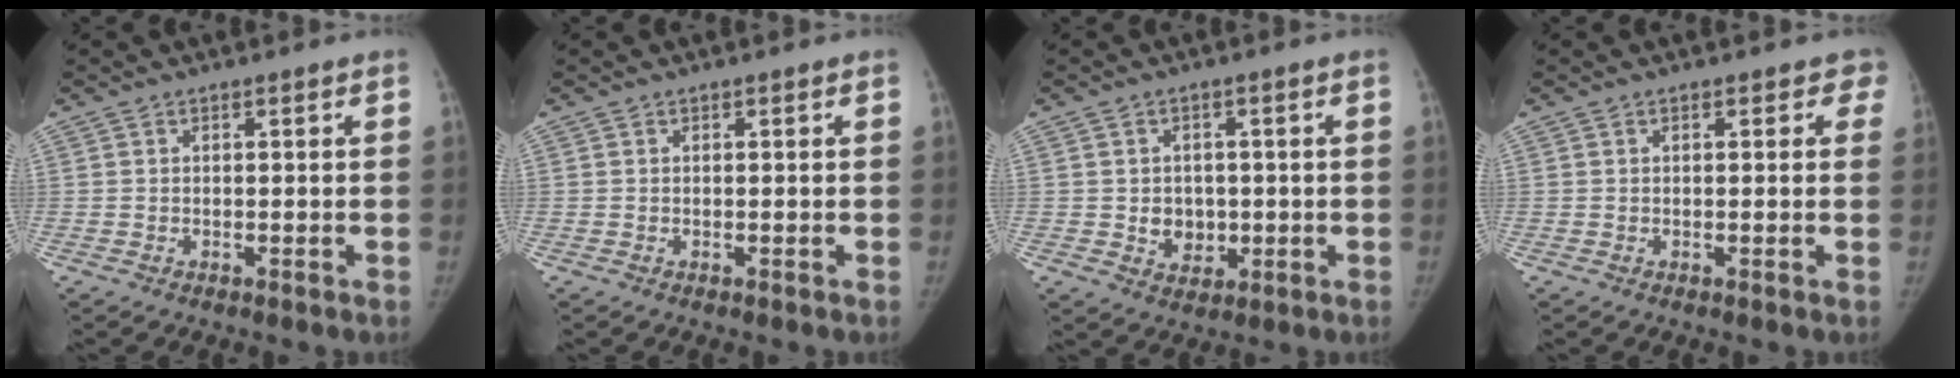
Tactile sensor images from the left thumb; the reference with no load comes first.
{"total": 0.0}
{"total": 5.1, "force": [-0.4, 4.4, 2.4], "torque": [-0.005, 0.003, 0.003]}
{"total": 2.3, "force": [1.2, 1.4, 1.4], "torque": [0.013, 0.001, 0.006]}